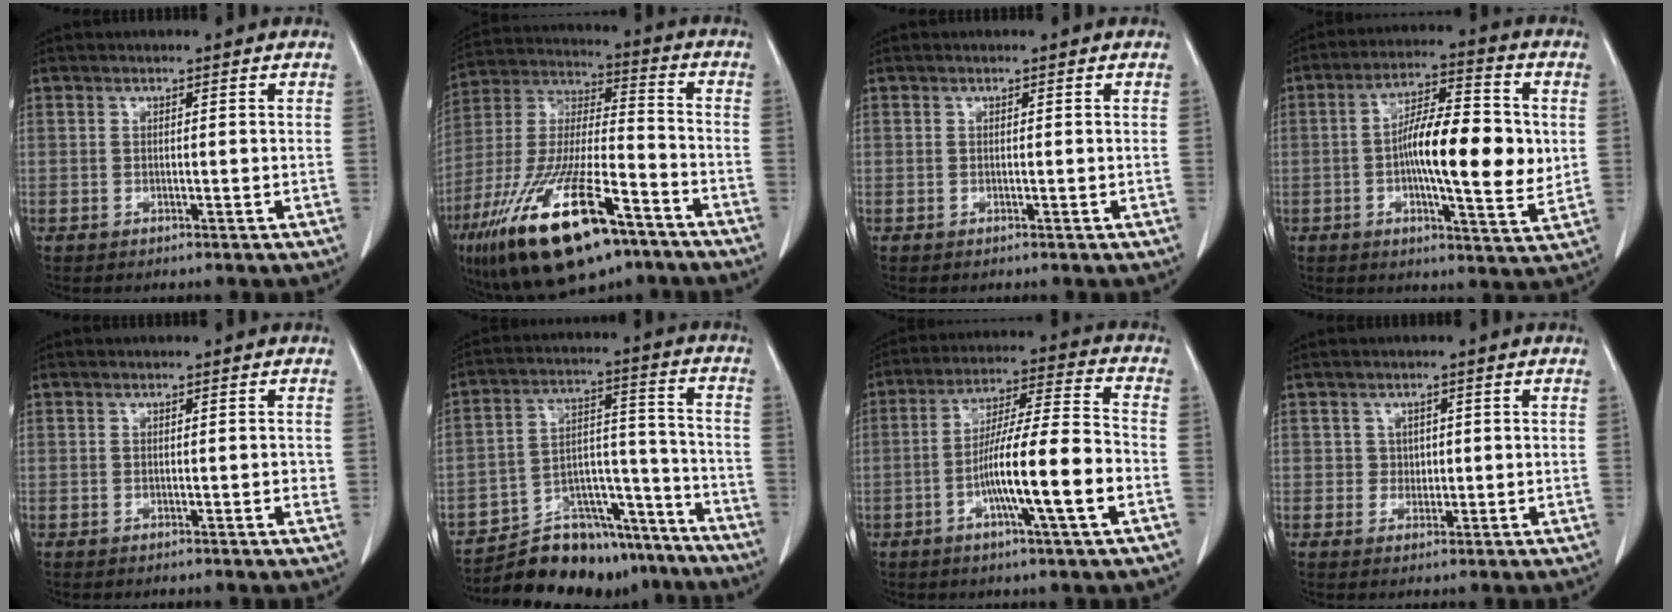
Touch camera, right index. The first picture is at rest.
{"total": 23.1, "force": [-13.6, 6.0, 17.7], "torque": [-0.360, -0.032, -0.238]}
{"total": 0.0}
{"total": 14.5, "force": [-0.2, 3.2, 14.1], "torque": [-0.233, 0.007, -0.009]}
{"total": 0.7, "force": [-0.1, 0.3, 0.6], "torque": [-0.010, 0.001, 0.001]}
{"total": 17.4, "force": [-15.7, 6.2, 4.3], "torque": [-0.055, 0.050, -0.236]}
{"total": 13.8, "force": [-4.1, 0.2, 13.2], "torque": [-0.229, 0.003, -0.074]}
{"total": 1.9, "force": [0.4, 1.8, 0.4], "torque": [-0.002, 0.000, 0.006]}